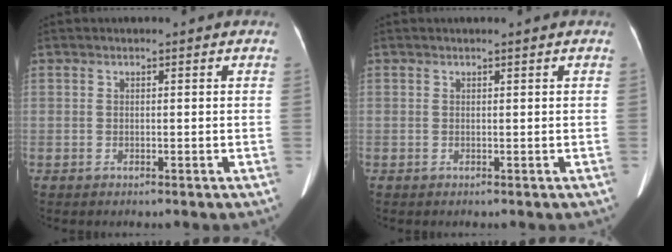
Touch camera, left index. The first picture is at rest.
{"total": 0.0}